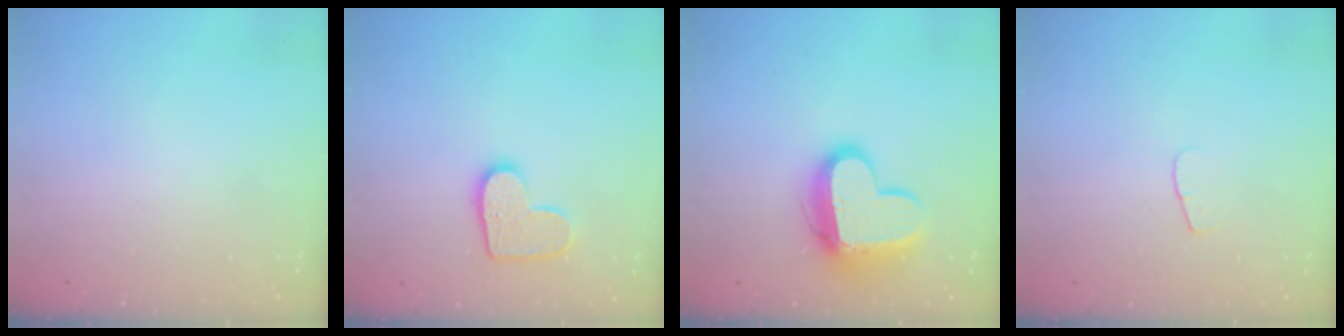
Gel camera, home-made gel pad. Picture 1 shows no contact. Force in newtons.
{"total": 10.9, "press": 10.9, "slide": 0.6}
{"total": 14.4, "press": 14.3, "slide": 1.4}
{"total": 3.7, "press": 3.7, "slide": 0.4}